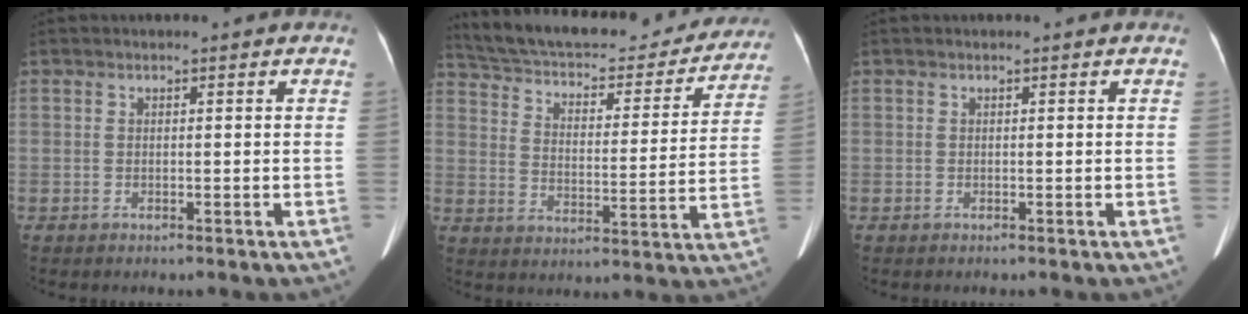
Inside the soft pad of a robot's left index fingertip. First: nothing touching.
{"total": 27.2, "force": [24.5, 7.2, 9.5], "torque": [-0.167, -0.022, 0.323]}
{"total": 0.0}